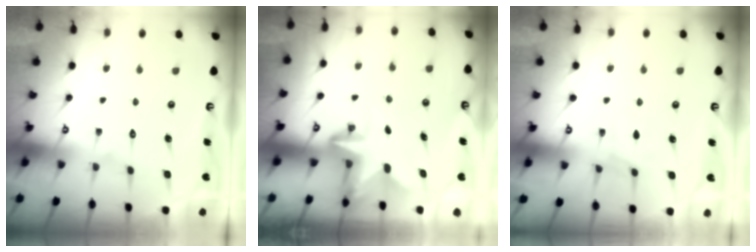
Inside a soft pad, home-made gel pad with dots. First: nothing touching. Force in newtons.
{"total": 2.8, "press": 2.7, "slide": 0.6}
{"total": 3.5, "press": 3.5, "slide": 0.4}